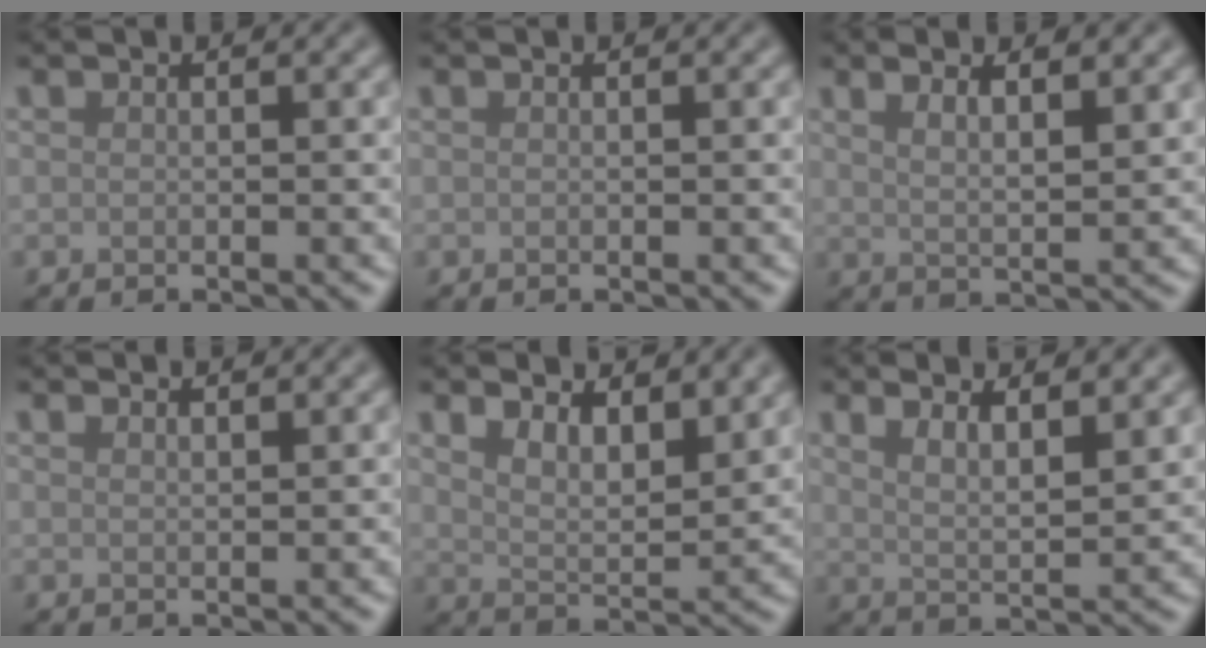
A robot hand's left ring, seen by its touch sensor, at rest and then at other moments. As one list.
[{"total": 0.0}, {"total": 4.4, "force": [2.7, 1.5, 3.1], "torque": [-0.034, 0.003, 0.031]}, {"total": 1.1, "force": [1.1, 0.1, 0.3], "torque": [-0.003, -0.001, 0.014]}, {"total": 5.0, "force": [3.4, 1.9, 3.1], "torque": [-0.059, -0.006, 0.055]}, {"total": 4.8, "force": [3.2, 1.4, 3.2], "torque": [-0.044, 0.006, 0.043]}]